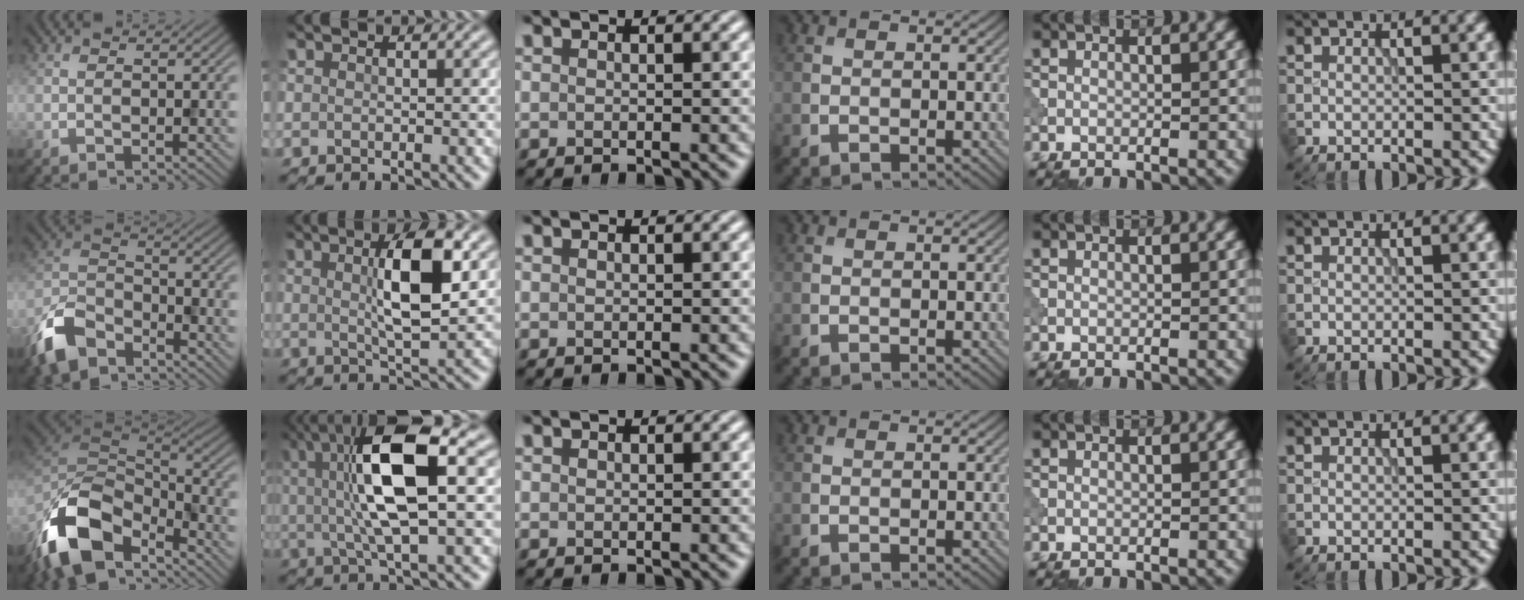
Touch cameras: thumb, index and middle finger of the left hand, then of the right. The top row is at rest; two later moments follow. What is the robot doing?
{"motion": "shake", "object": "bell"}